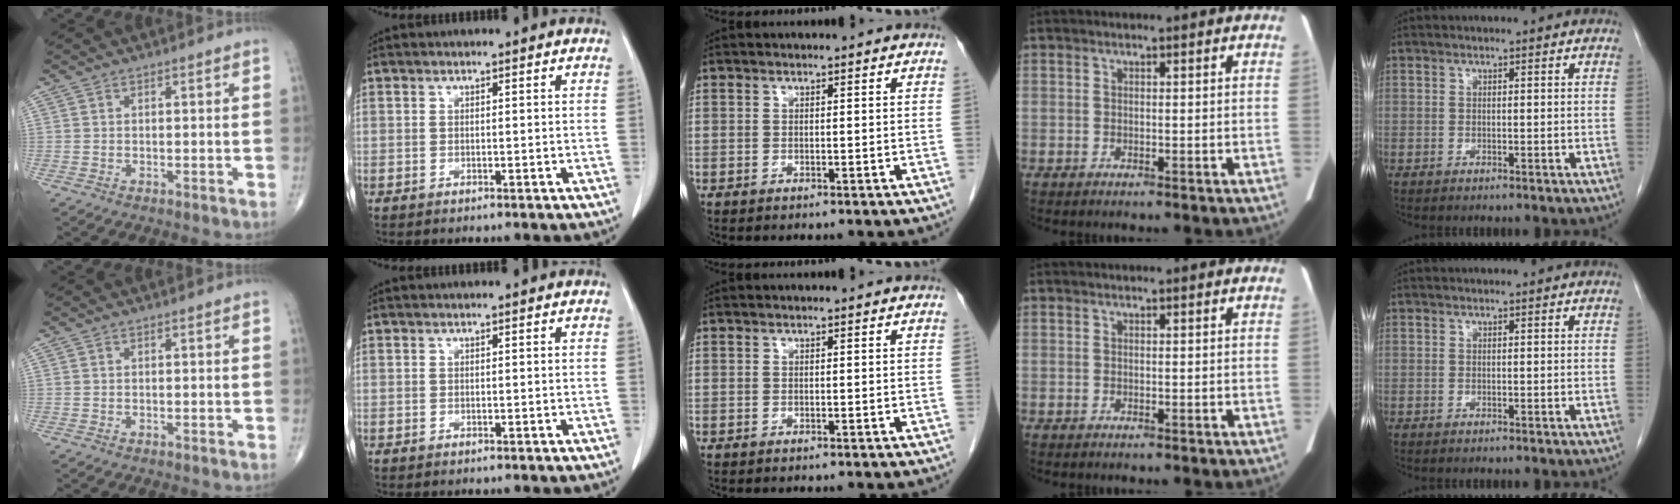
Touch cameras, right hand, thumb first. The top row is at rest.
{}